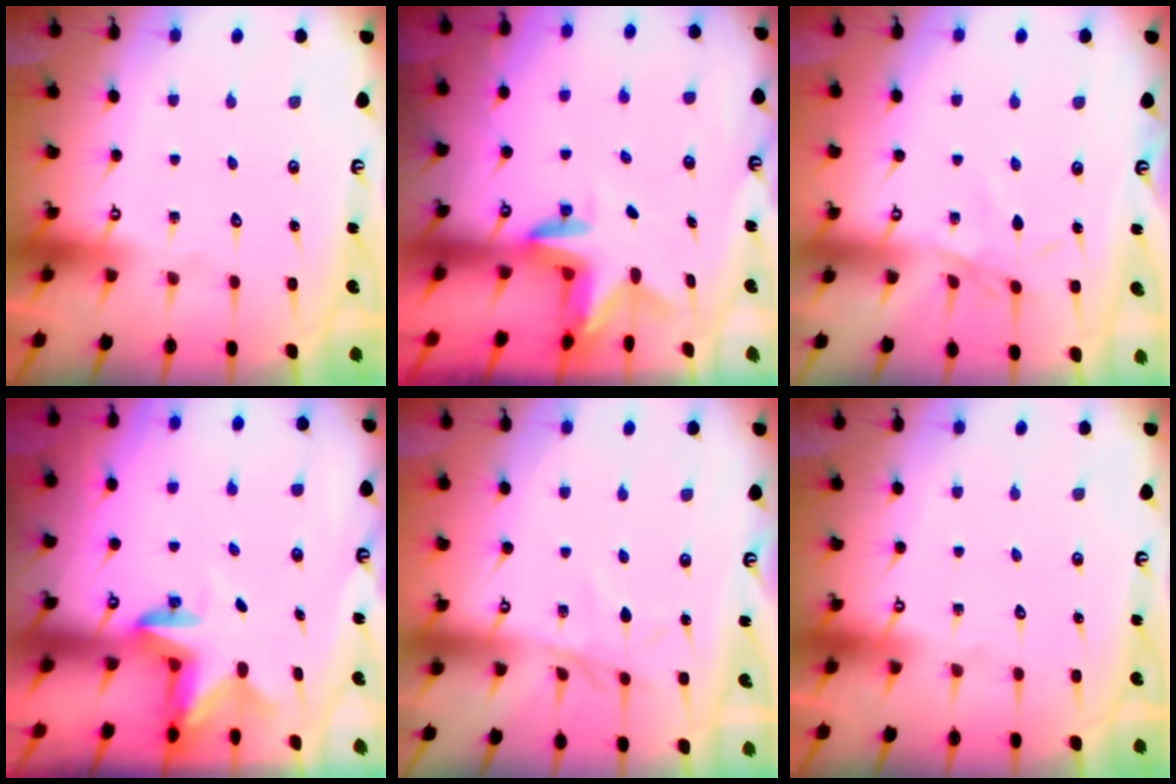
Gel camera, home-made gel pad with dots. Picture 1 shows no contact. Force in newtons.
{"total": 3.1, "press": 3.1, "slide": 0.2}
{"total": 3.5, "press": 3.5, "slide": 0.3}
{"total": 2.7, "press": 2.7, "slide": 0.5}
{"total": 5.2, "press": 5.1, "slide": 0.6}
{"total": 0.0}